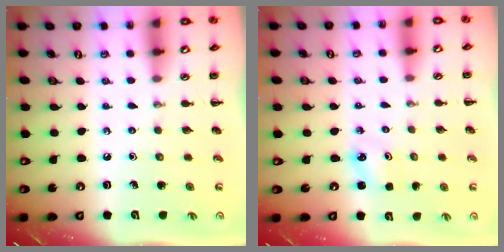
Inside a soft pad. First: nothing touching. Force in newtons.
{"total": 2.3, "press": 2.2, "slide": 0.7}